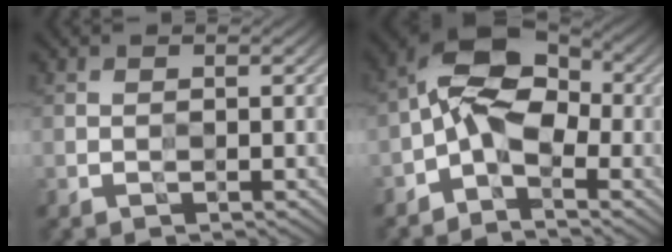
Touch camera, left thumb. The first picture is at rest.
{"total": 7.9, "force": [-2.2, 4.6, 6.0], "torque": [-0.117, 0.016, -0.063]}